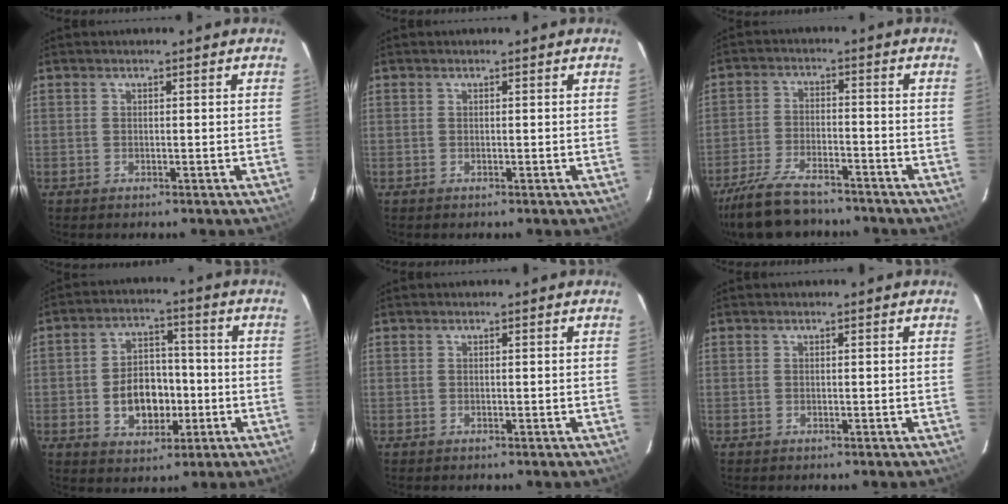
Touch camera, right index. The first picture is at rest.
{"total": 0.0}
{"total": 15.3, "force": [-12.6, 5.2, 7.0], "torque": [-0.163, -0.016, -0.214]}
{"total": 10.3, "force": [-2.3, 7.2, 7.0], "torque": [-0.137, 0.021, -0.024]}
{"total": 0.0}
{"total": 0.0}